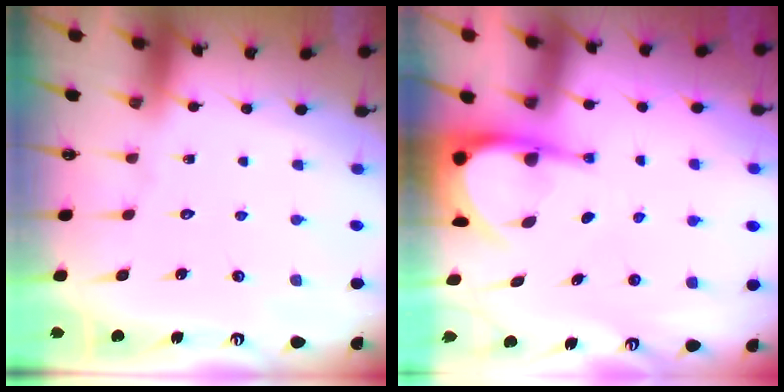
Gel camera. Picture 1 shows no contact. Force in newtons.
{"total": 6.4, "press": 6.4, "slide": 0.5}